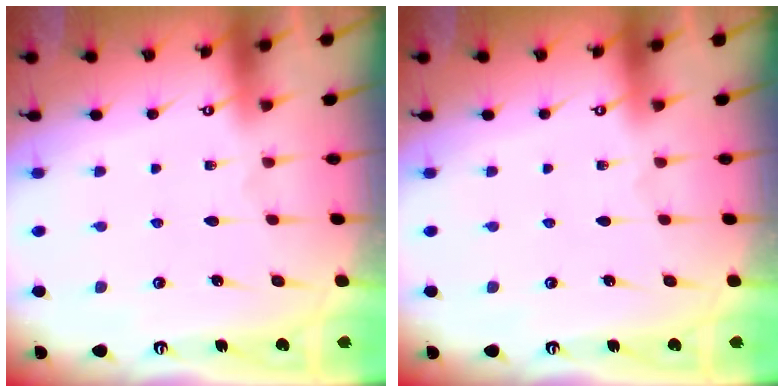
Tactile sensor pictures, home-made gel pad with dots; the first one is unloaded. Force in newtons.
{"total": 0.0}